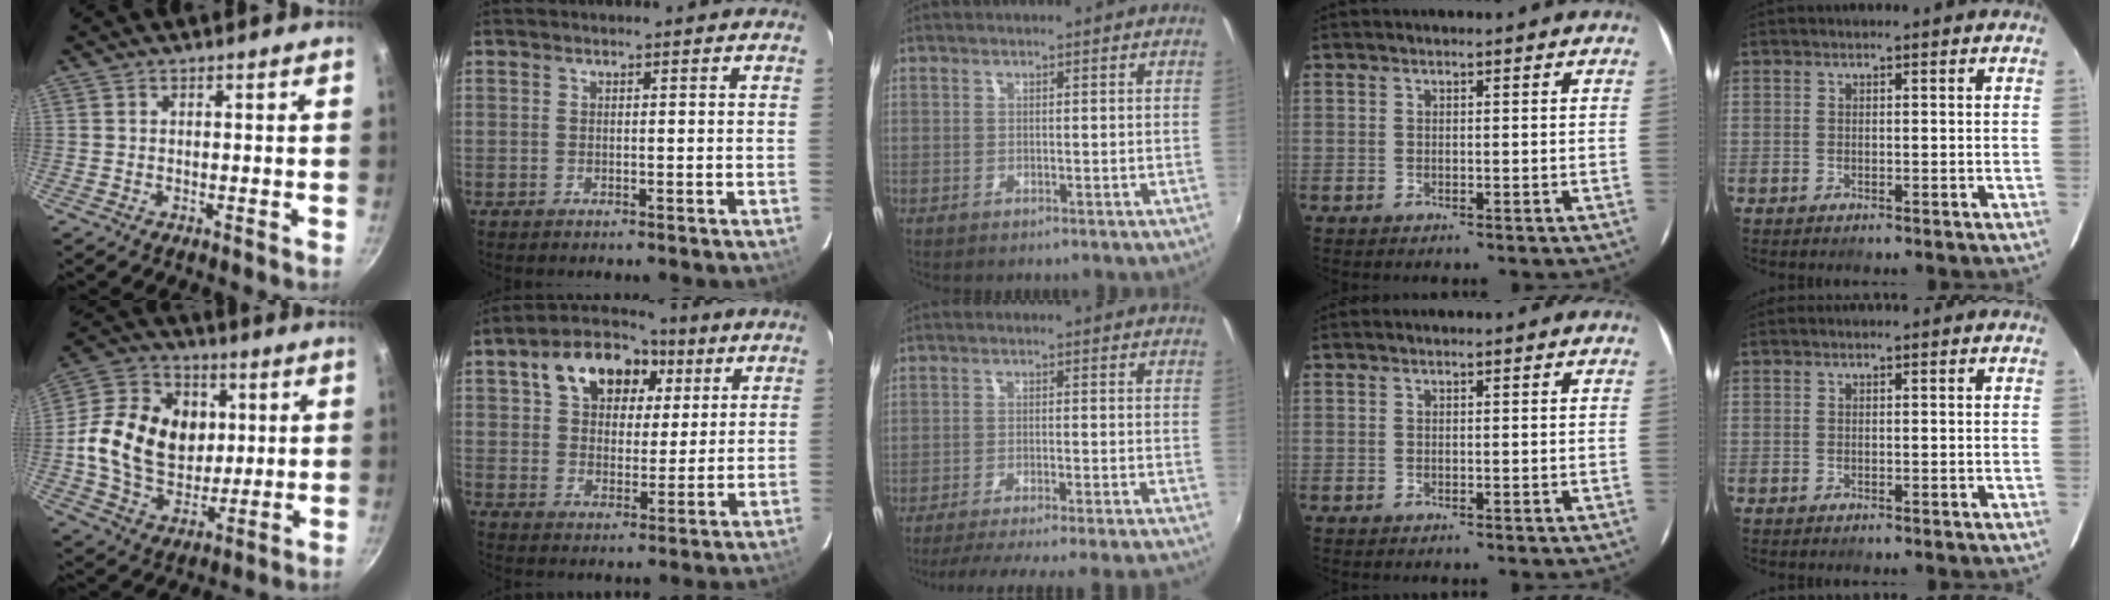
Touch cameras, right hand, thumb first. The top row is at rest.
{"thumb": {"total": 19.9, "force": [2.4, 15.4, 12.4], "torque": [-0.200, 0.007, 0.040]}, "index": {"total": 13.9, "force": [5.9, 9.4, 8.4], "torque": [-0.161, 0.046, 0.098]}, "middle": {"total": 17.9, "force": [-16.3, -0.4, 7.4], "torque": [-0.134, -0.014, -0.232]}}